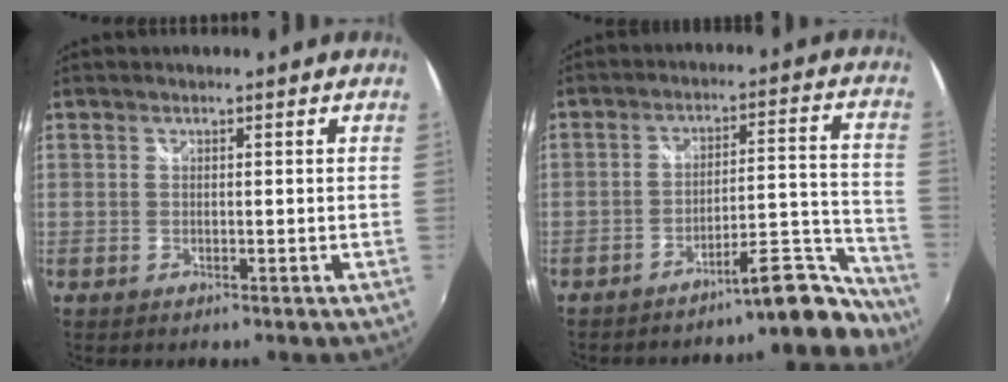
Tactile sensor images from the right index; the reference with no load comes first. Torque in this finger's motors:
{"motor_torque": [0.42, -0.40, 0.11, 0.01]}